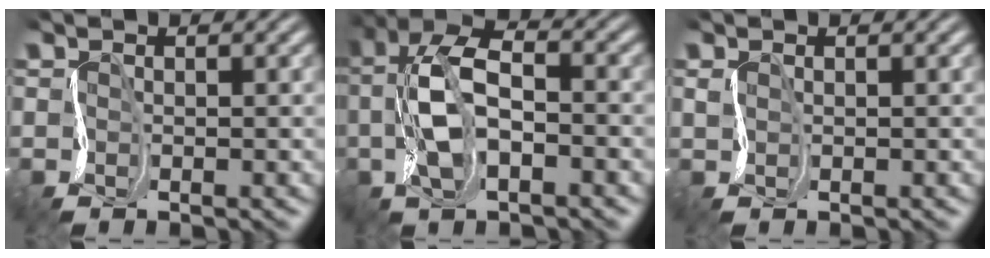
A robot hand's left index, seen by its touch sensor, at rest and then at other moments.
{"total": 6.5, "force": [-0.4, 3.4, 5.6], "torque": [-0.148, 0.019, -0.012]}
{"total": 0.5, "force": [0.5, -0.1, -0.1], "torque": [-0.002, 0.002, 0.010]}